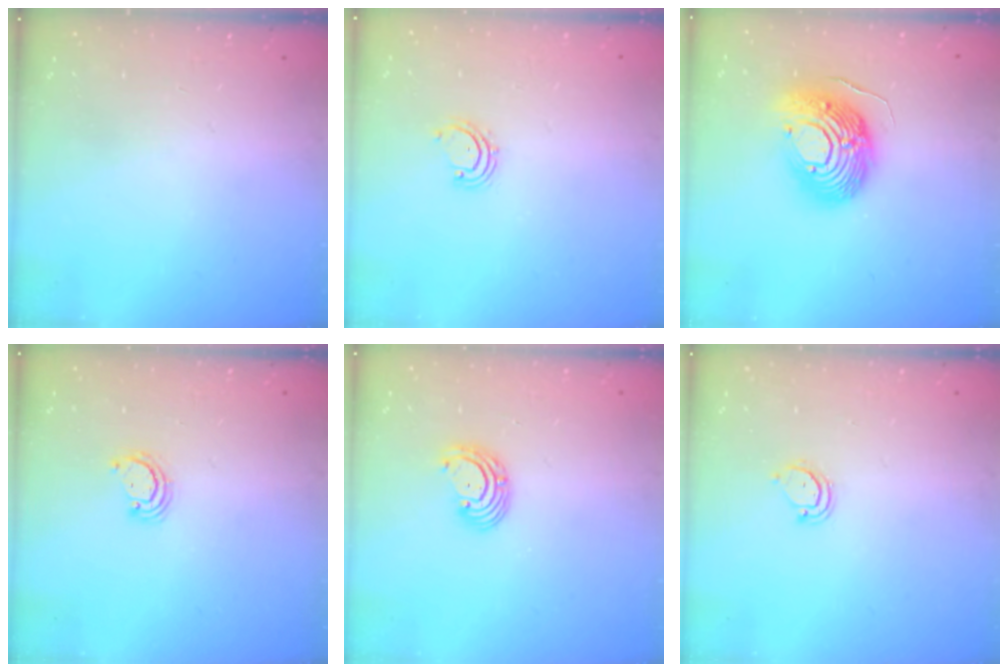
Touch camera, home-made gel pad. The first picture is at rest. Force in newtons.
{"total": 2.6, "press": 2.6, "slide": 0.3}
{"total": 16.9, "press": 16.8, "slide": 1.6}
{"total": 2.6, "press": 2.6, "slide": 0.3}
{"total": 3.5, "press": 3.5, "slide": 0.2}
{"total": 3.4, "press": 3.4, "slide": 0.6}